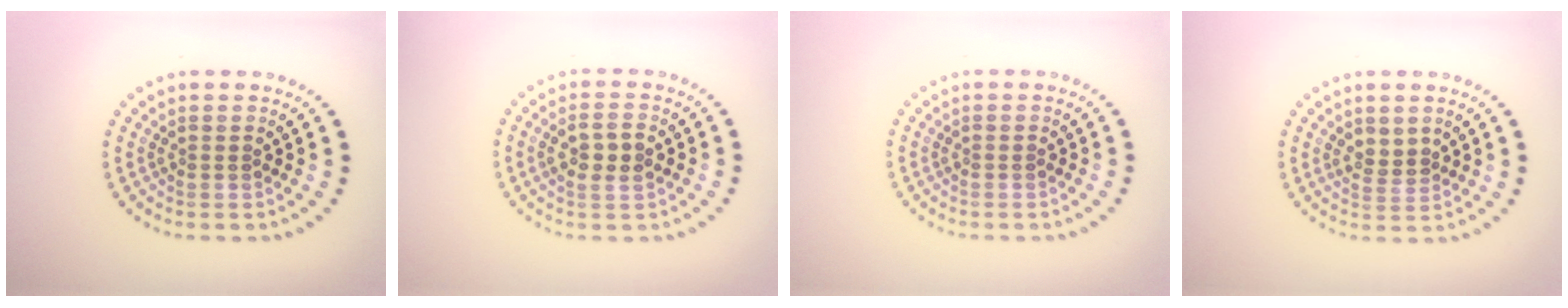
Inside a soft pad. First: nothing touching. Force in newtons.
{"total": 2.7, "press": 2.7, "slide": 0.6}
{"total": 0.0}
{"total": 1.8, "press": 1.6, "slide": 0.8}